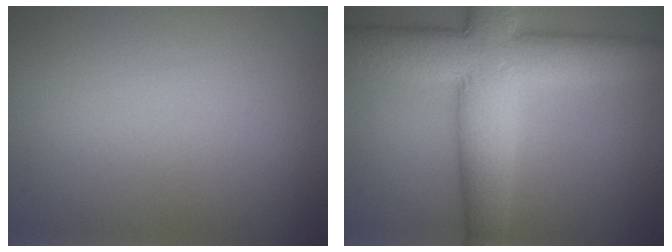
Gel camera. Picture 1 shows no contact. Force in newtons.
{"total": 10.3, "press": 10.2, "slide": 0.6}